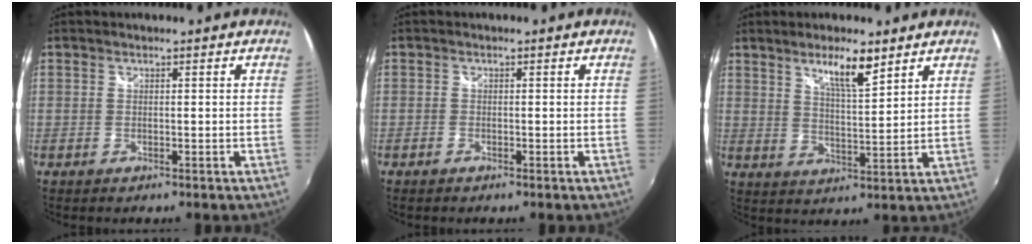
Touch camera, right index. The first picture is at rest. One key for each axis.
{"total": 0.8, "fx": -0.7, "fy": 0.4, "fz": 0.1, "tx": -0.005, "ty": -0.002, "tz": -0.016}
{"total": 7.1, "fx": 4.9, "fy": 1.2, "fz": 5.0, "tx": -0.082, "ty": -0.004, "tz": 0.085}